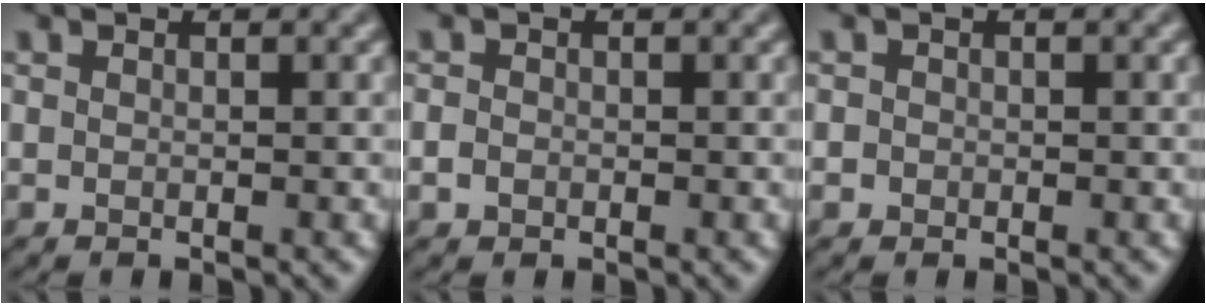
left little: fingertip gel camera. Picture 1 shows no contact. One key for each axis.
{"total": 1.2, "fx": -0.2, "fy": 1.1, "fz": 0.5, "tx": 0.008, "ty": 0.007, "tz": -0.013}
{"total": 1.0, "fx": 0.0, "fy": 0.9, "fz": 0.3, "tx": 0.010, "ty": 0.007, "tz": -0.003}